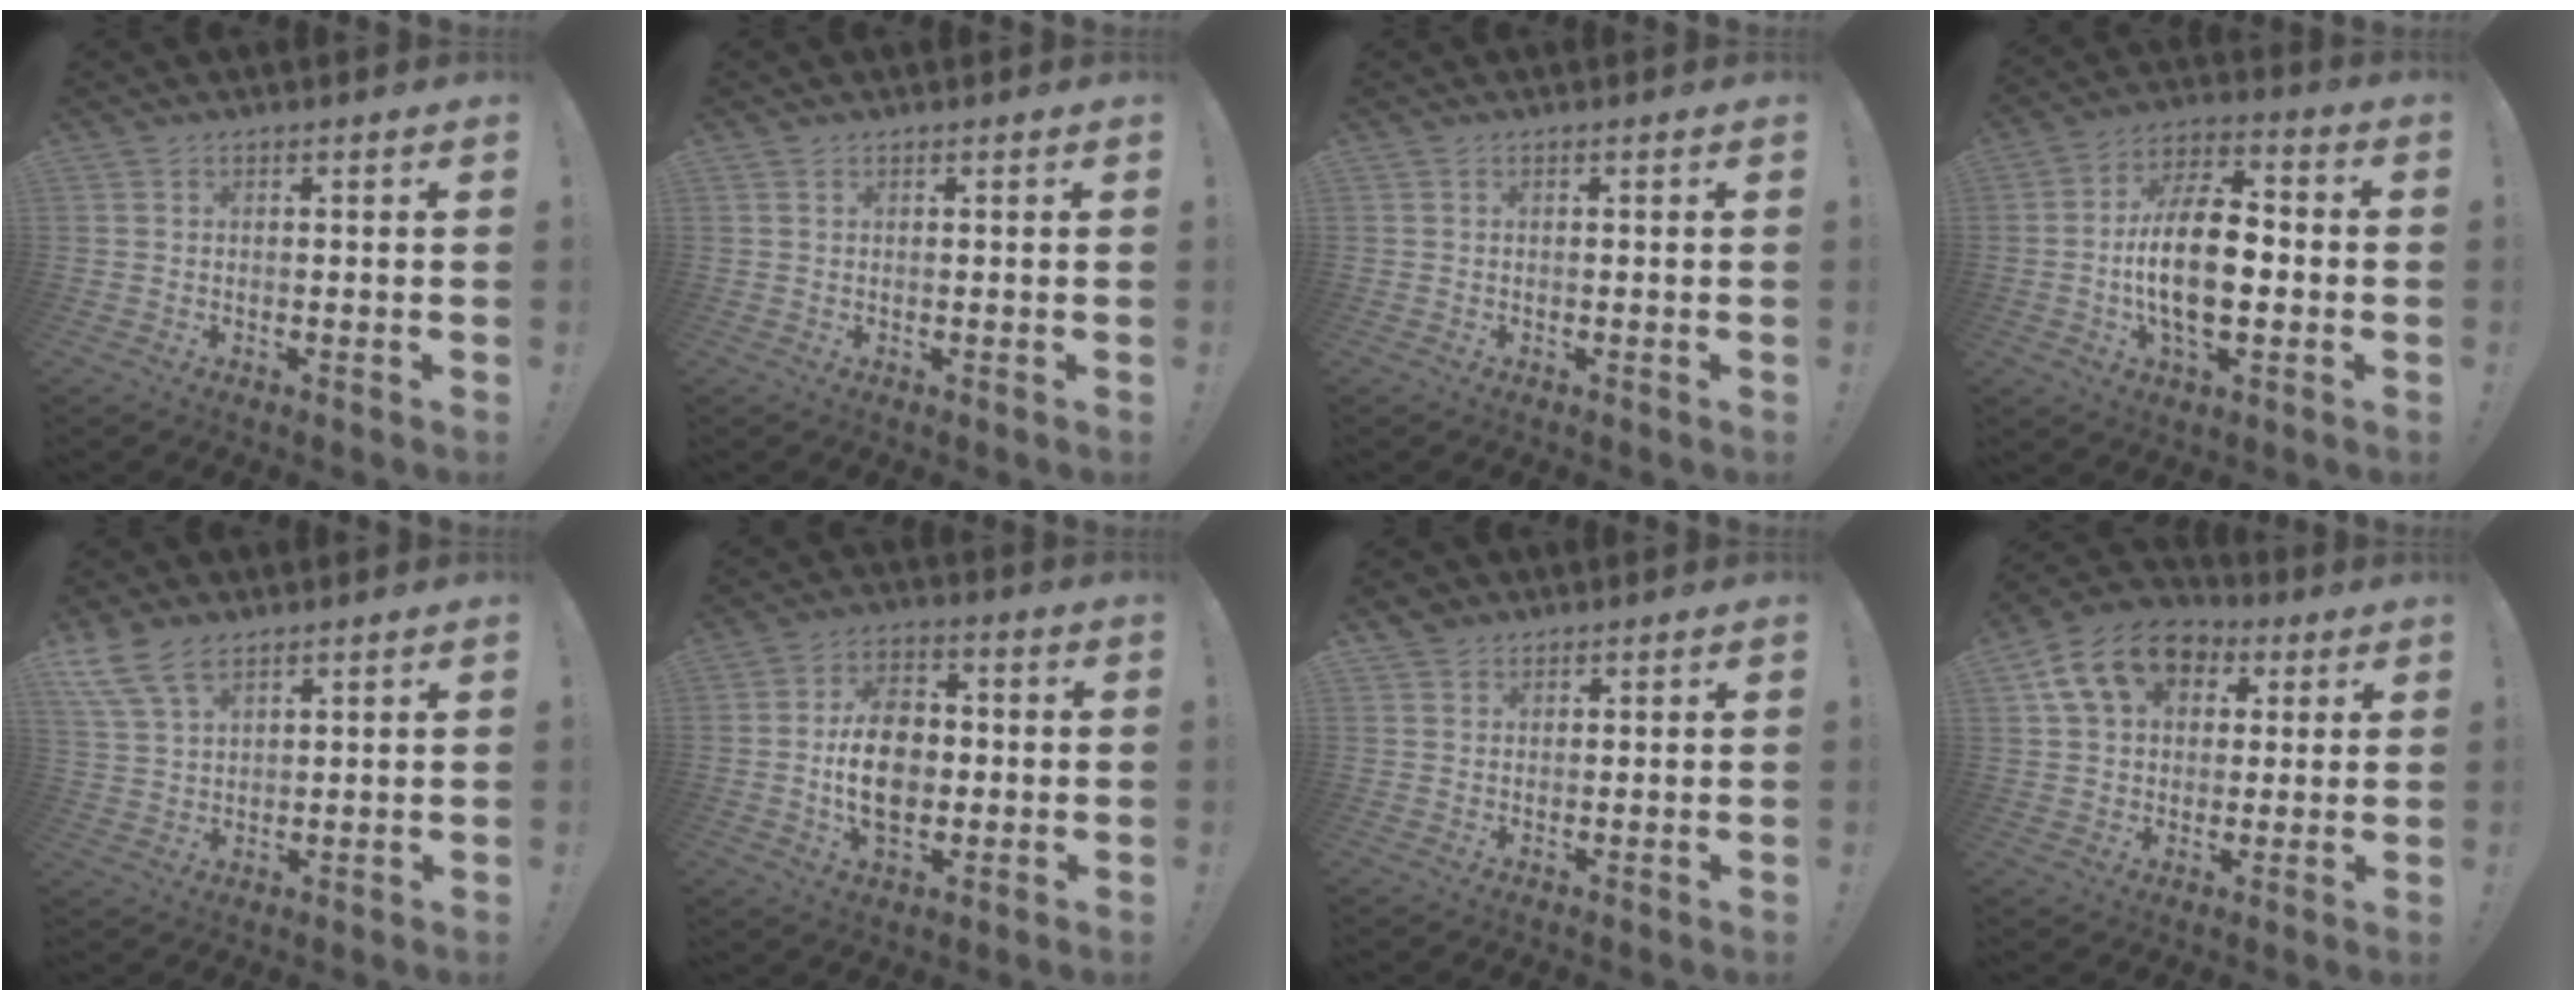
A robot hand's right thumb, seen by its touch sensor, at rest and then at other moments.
{"total": 0.6, "force": [0.4, 0.3, 0.2], "torque": [0.000, -0.002, 0.008]}
{"total": 0.0}
{"total": 17.1, "force": [-3.0, 8.7, 14.4], "torque": [-0.270, 0.001, -0.063]}
{"total": 10.1, "force": [6.9, 5.1, 5.2], "torque": [-0.100, -0.025, 0.138]}
{"total": 14.3, "force": [-0.6, 9.8, 10.4], "torque": [-0.175, 0.006, -0.012]}
{"total": 2.8, "force": [2.1, 1.8, 0.2], "torque": [0.007, -0.012, 0.038]}
{"total": 15.3, "force": [6.2, 11.3, 8.3], "torque": [-0.119, -0.014, 0.118]}